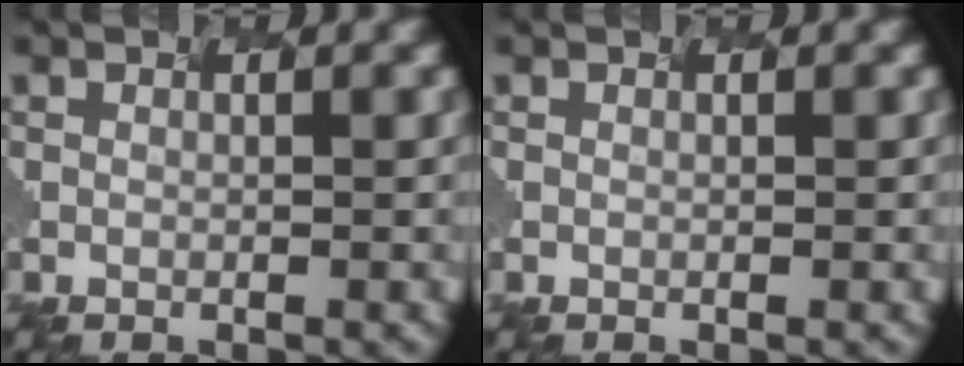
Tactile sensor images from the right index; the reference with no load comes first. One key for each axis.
{"total": 0.0}